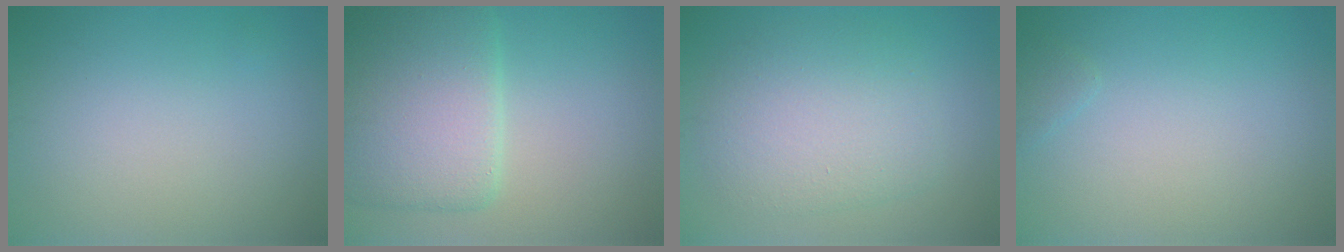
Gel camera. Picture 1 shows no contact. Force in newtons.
{"total": 7.8, "press": 7.8, "slide": 0.3}
{"total": 5.5, "press": 5.5, "slide": 0.2}
{"total": 0.6, "press": 0.6, "slide": 0.1}